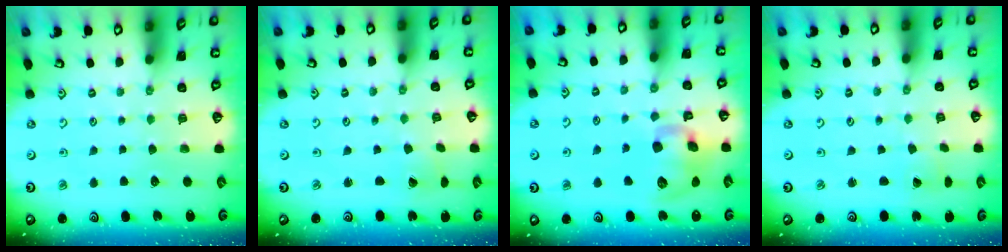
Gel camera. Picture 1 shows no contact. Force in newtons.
{"total": 0.6, "press": 0.6, "slide": 0.0}
{"total": 12.0, "press": 11.9, "slide": 1.9}
{"total": 1.7, "press": 1.7, "slide": 0.1}